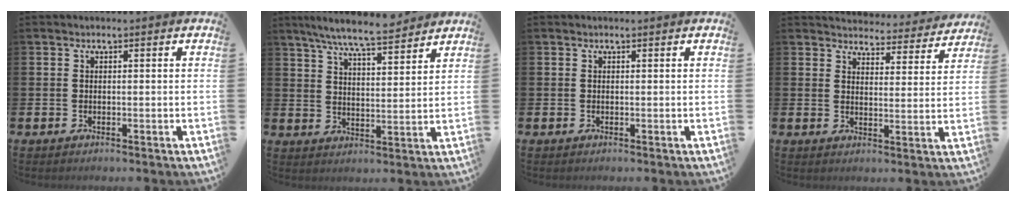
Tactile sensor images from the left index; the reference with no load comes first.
{"total": 7.8, "force": [7.2, 0.5, 2.9], "torque": [-0.075, -0.034, 0.127]}
{"total": 0.0}
{"total": 4.3, "force": [4.2, 0.8, 0.2], "torque": [-0.009, -0.037, 0.070]}